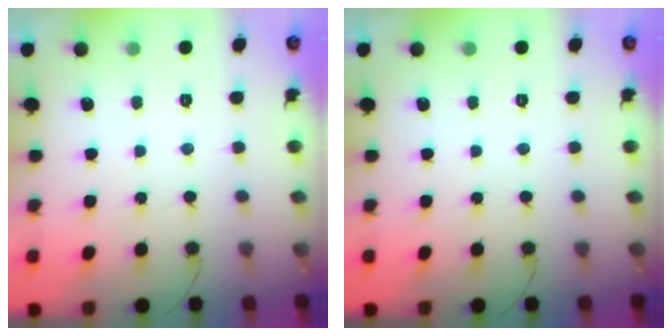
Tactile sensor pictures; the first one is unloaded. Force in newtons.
{"total": 0.0}